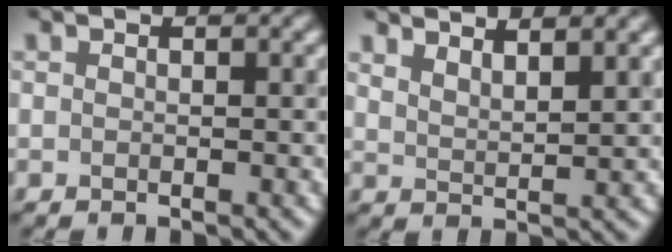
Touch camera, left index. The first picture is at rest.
{"total": 3.9, "force": [3.3, 0.8, 1.8], "torque": [-0.013, 0.012, 0.044]}